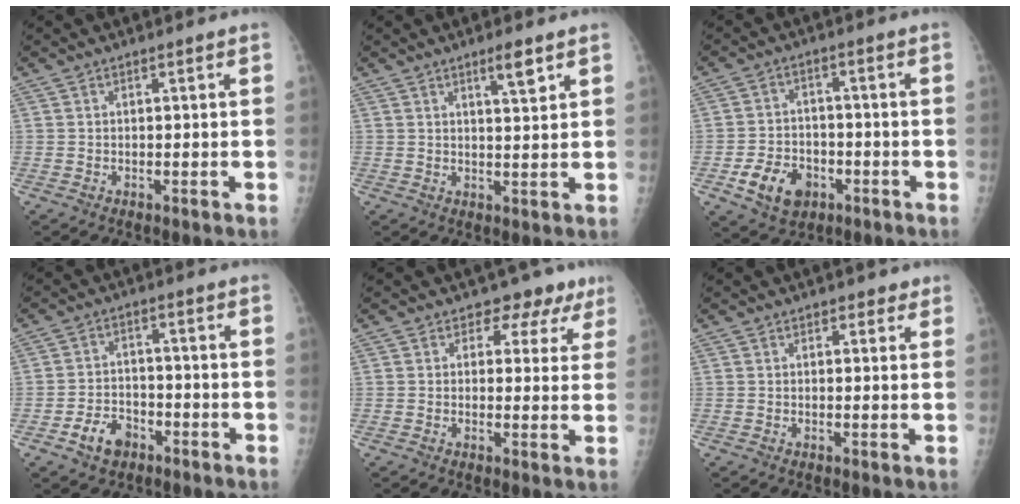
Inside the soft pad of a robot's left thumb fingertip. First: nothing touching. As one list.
[{"total": 3.8, "force": [2.4, 0.6, 2.9], "torque": [-0.045, -0.018, 0.040]}, {"total": 9.0, "force": [-3.8, 6.6, 4.8], "torque": [-0.062, 0.020, -0.059]}, {"total": 6.0, "force": [-3.3, 4.2, 2.7], "torque": [-0.033, 0.025, -0.055]}, {"total": 6.6, "force": [4.7, 4.5, 1.4], "torque": [0.022, -0.021, 0.040]}, {"total": 2.1, "force": [1.3, 1.4, 0.7], "torque": [0.012, -0.005, 0.012]}]